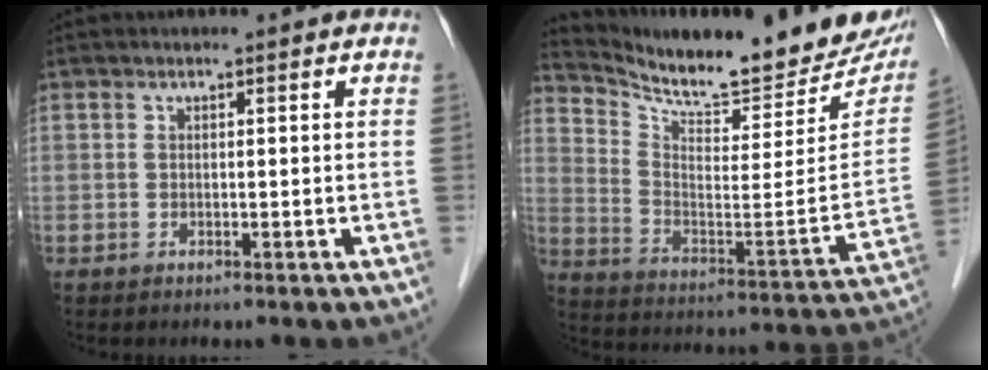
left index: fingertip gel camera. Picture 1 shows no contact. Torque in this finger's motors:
{"motor_torque": [-0.02, -0.20, 0.12, 0.00]}